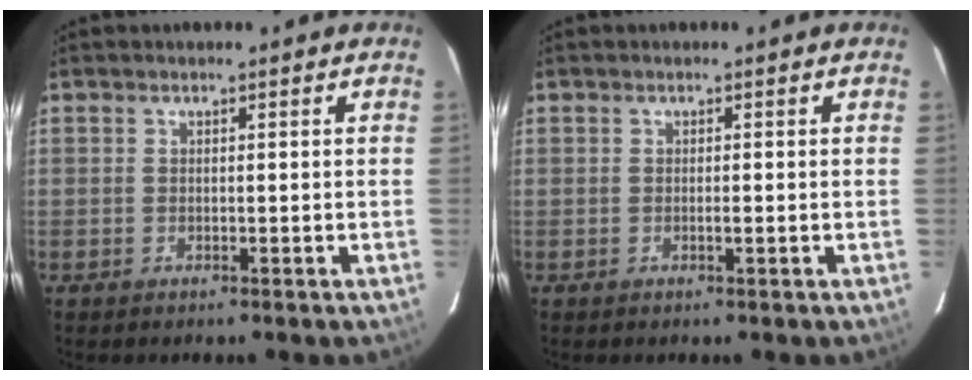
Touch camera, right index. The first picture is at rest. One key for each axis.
{"total": 0.7, "fx": -0.1, "fy": 0.0, "fz": 0.6, "tx": -0.013, "ty": 0.000, "tz": -0.002}